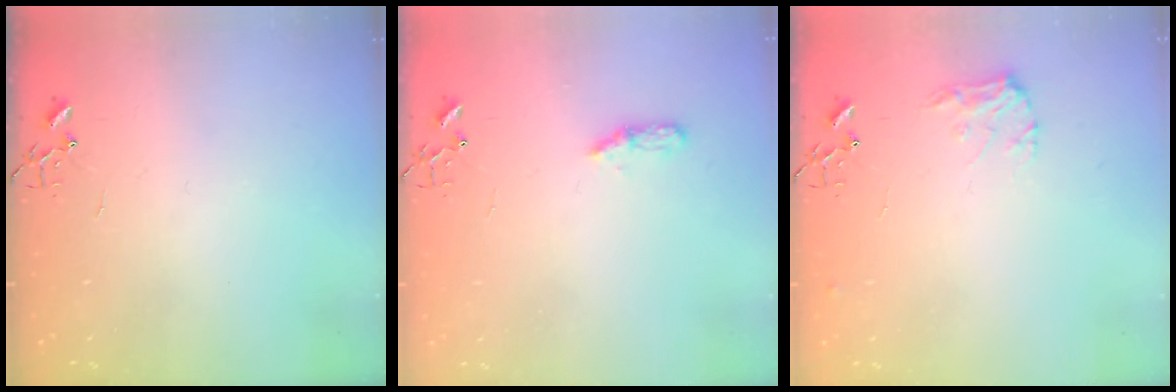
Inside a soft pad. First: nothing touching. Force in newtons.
{"total": 4.9, "press": 4.8, "slide": 0.6}
{"total": 7.9, "press": 7.9, "slide": 0.1}